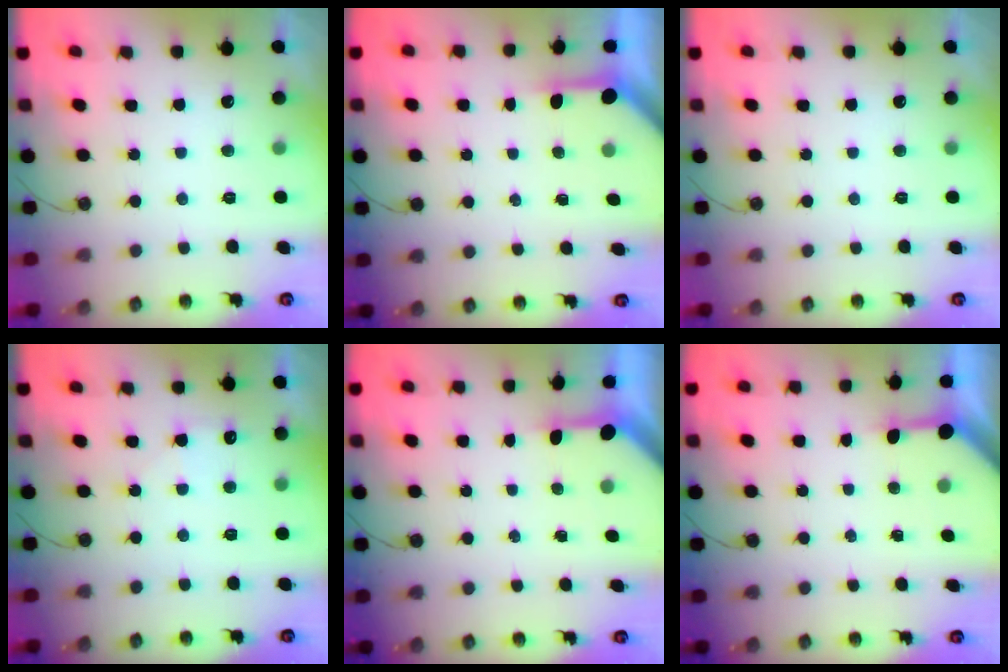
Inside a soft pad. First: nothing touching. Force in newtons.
{"total": 3.1, "press": 3.1, "slide": 0.4}
{"total": 0.0}
{"total": 4.6, "press": 4.6, "slide": 0.5}
{"total": 3.0, "press": 3.0, "slide": 0.2}
{"total": 3.1, "press": 3.1, "slide": 0.4}